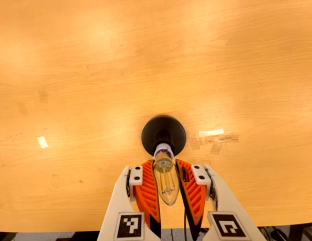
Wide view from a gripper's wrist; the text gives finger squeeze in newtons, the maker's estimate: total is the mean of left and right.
{"total": 18.5, "left": 19.5, "right": 17.4}